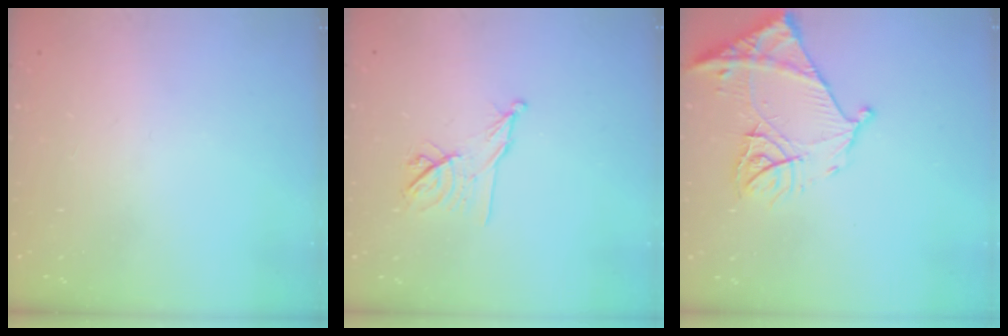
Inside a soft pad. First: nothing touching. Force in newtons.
{"total": 10.0, "press": 9.9, "slide": 0.9}
{"total": 15.0, "press": 14.9, "slide": 1.6}